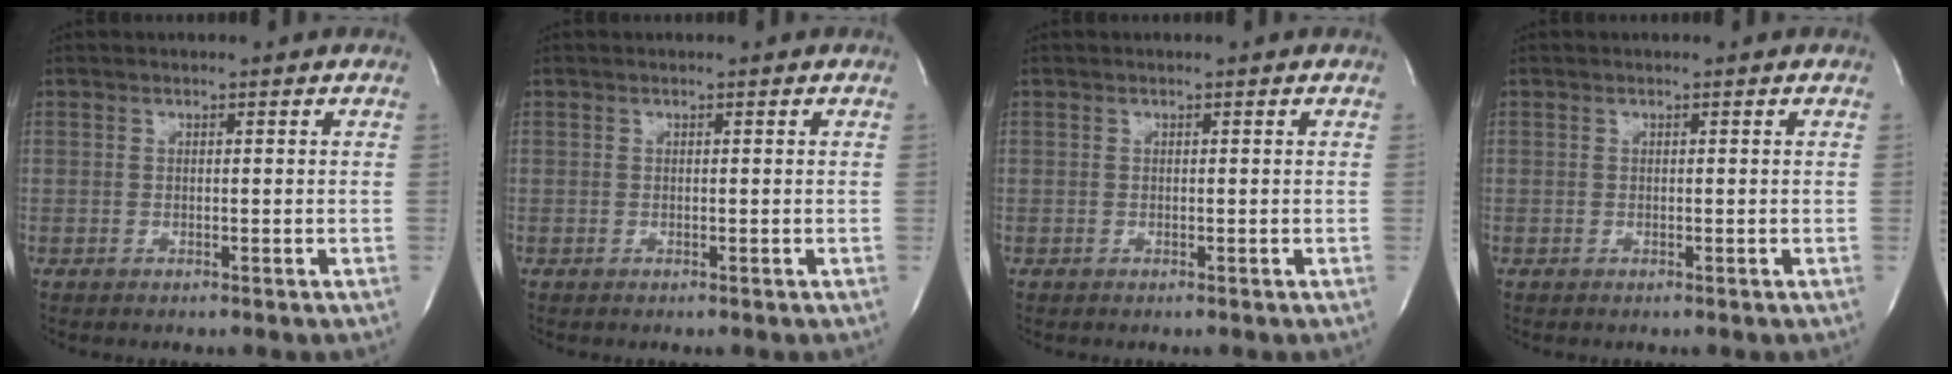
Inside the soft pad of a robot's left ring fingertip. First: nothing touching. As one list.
[{"total": 0.0}, {"total": 0.0}, {"total": 0.0}]